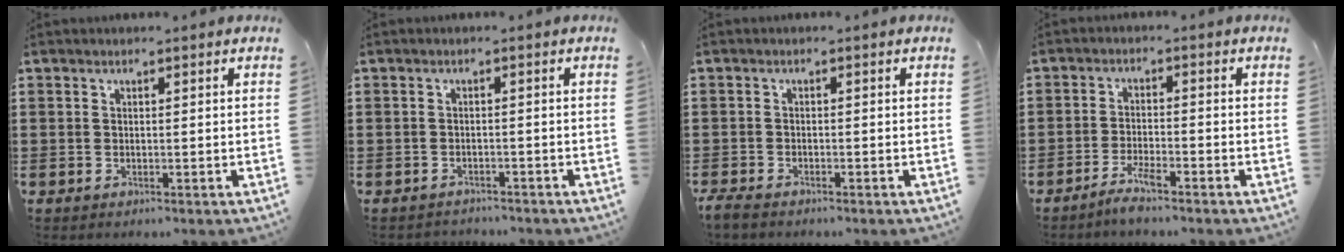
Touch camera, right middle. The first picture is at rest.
{"total": 1.4, "force": [-1.3, 0.1, -0.1], "torque": [-0.004, 0.000, -0.030]}
{"total": 1.7, "force": [-1.6, 0.3, 0.7], "torque": [-0.029, -0.005, -0.035]}
{"total": 3.1, "force": [-2.5, 0.1, 1.8], "torque": [-0.041, 0.000, -0.047]}